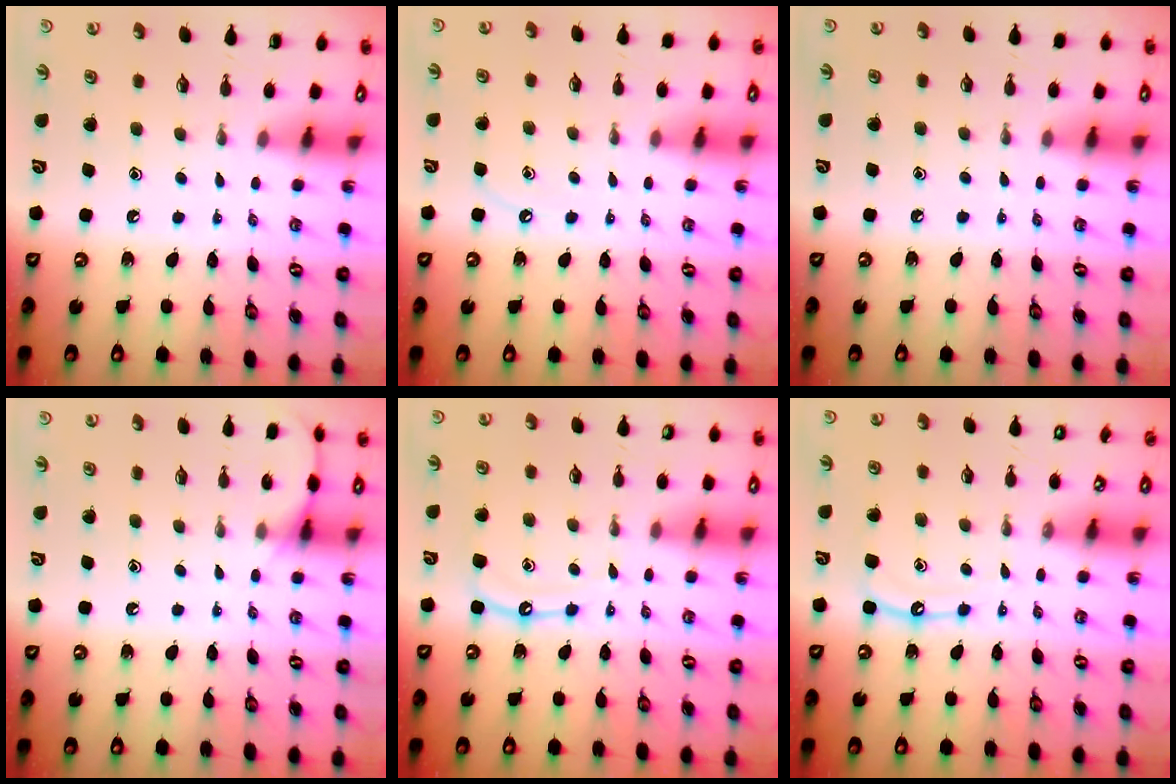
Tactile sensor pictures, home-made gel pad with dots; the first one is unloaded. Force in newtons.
{"total": 4.0, "press": 4.0, "slide": 0.6}
{"total": 4.4, "press": 4.4, "slide": 0.7}
{"total": 6.7, "press": 6.6, "slide": 0.8}
{"total": 9.1, "press": 9.1, "slide": 0.9}
{"total": 7.7, "press": 7.6, "slide": 0.7}